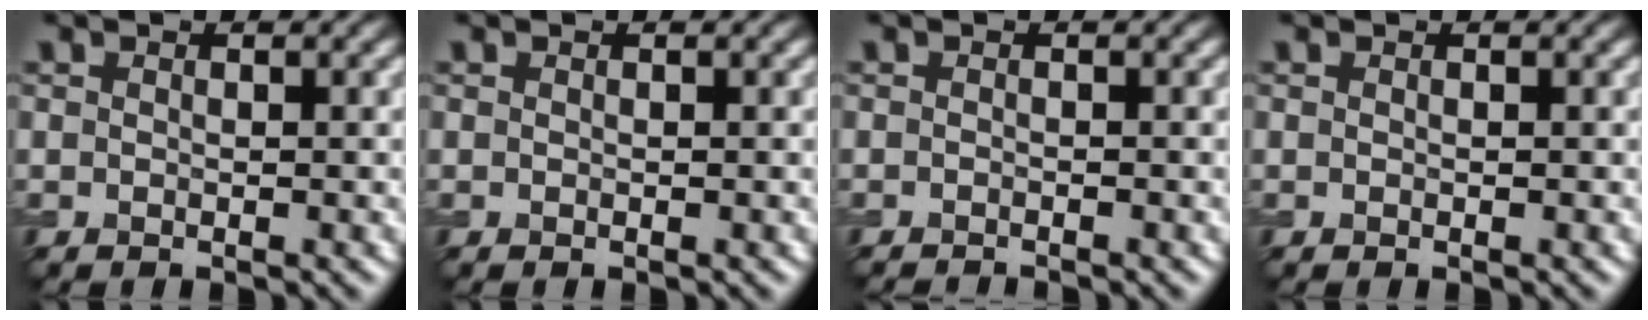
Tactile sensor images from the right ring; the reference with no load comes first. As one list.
[{"total": 0.0}, {"total": 1.2, "force": [-1.1, 0.1, 0.3], "torque": [0.003, -0.006, -0.019]}, {"total": 0.0}]